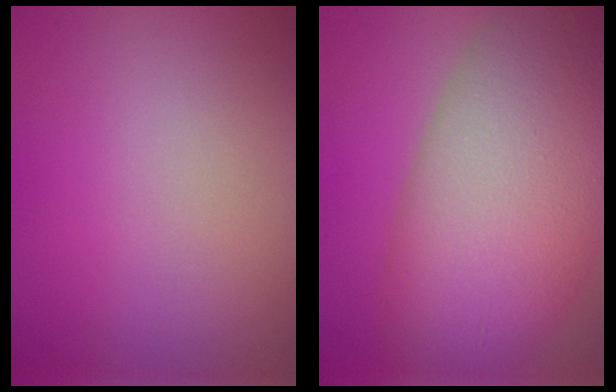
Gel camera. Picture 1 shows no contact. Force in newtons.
{"total": 13.4, "press": 13.4, "slide": 0.5}